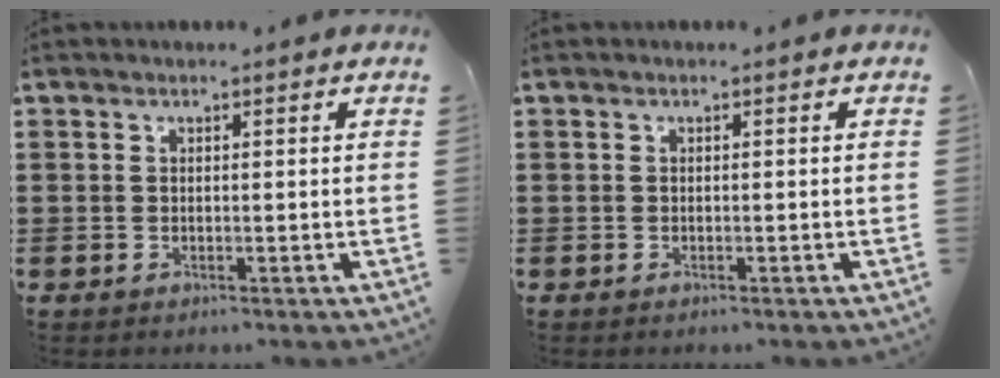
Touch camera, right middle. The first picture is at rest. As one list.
[{"total": 0.0}]